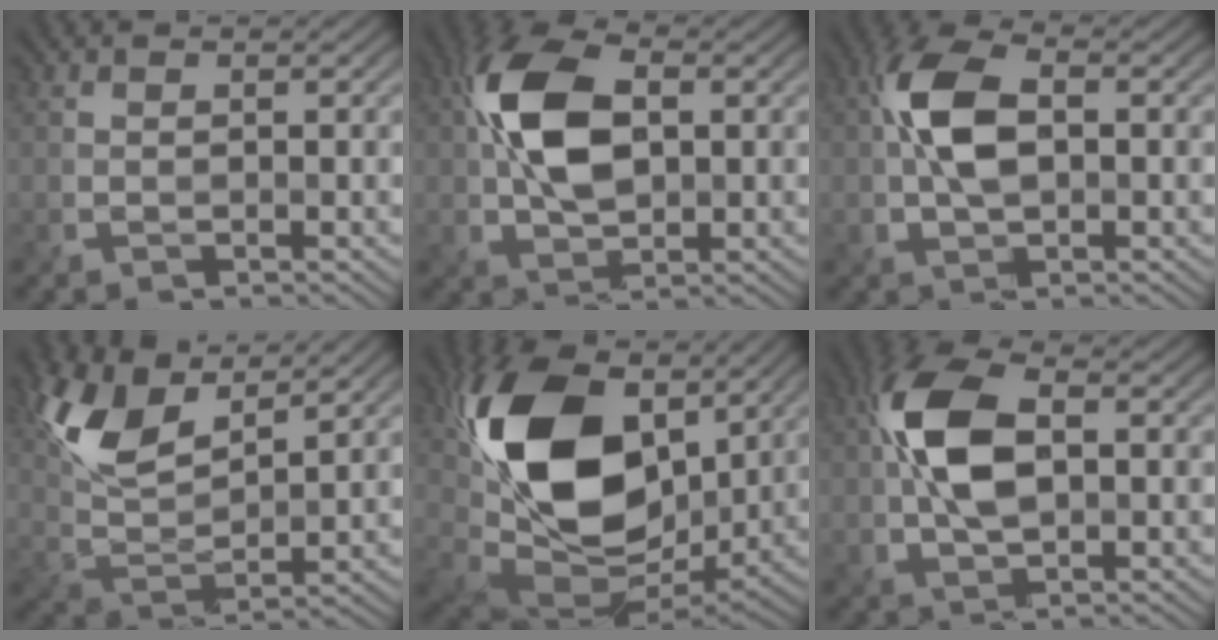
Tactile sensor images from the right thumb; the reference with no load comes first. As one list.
[{"total": 10.4, "force": [1.2, 6.1, 8.3], "torque": [-0.186, 0.012, 0.017]}, {"total": 7.6, "force": [0.3, 4.1, 6.4], "torque": [-0.142, 0.013, -0.002]}, {"total": 10.1, "force": [6.2, 3.9, 7.0], "torque": [-0.164, 0.012, 0.127]}, {"total": 18.2, "force": [5.5, 11.3, 13.1], "torque": [-0.280, 0.008, 0.101]}, {"total": 9.5, "force": [0.7, 5.2, 8.0], "torque": [-0.177, 0.013, 0.006]}]